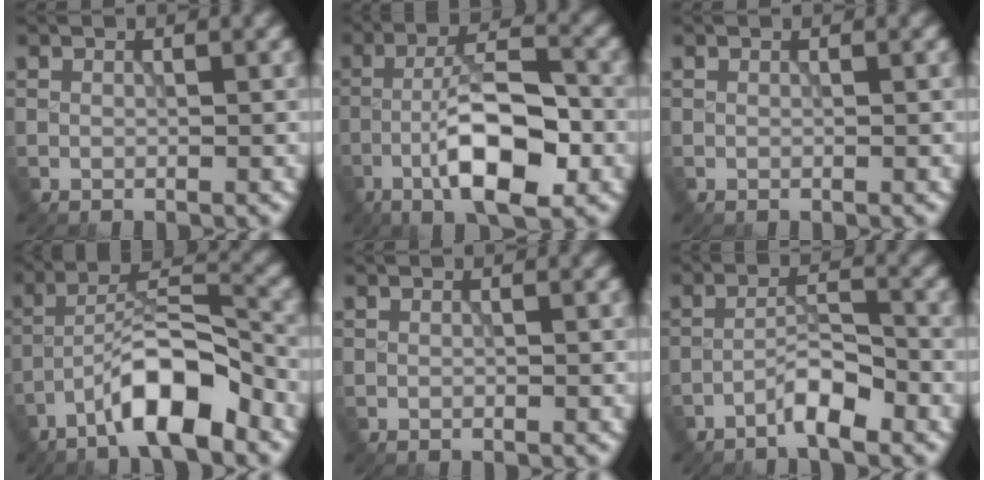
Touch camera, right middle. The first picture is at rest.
{"total": 8.6, "force": [-3.5, 2.5, 7.4], "torque": [-0.122, 0.017, -0.066]}
{"total": 0.0}
{"total": 7.6, "force": [-4.6, 1.9, 5.7], "torque": [-0.095, 0.017, -0.085]}
{"total": 0.0}
{"total": 3.1, "force": [-2.2, 0.4, 2.1], "torque": [-0.036, 0.012, -0.046]}